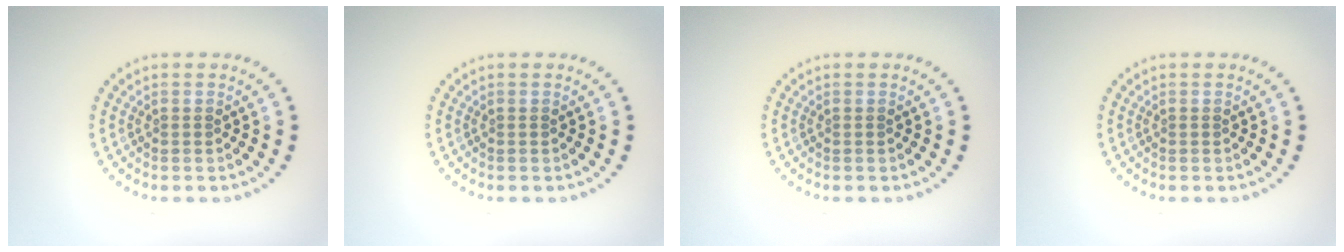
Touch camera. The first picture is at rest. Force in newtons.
{"total": 0.0}
{"total": 0.0}
{"total": 0.0}